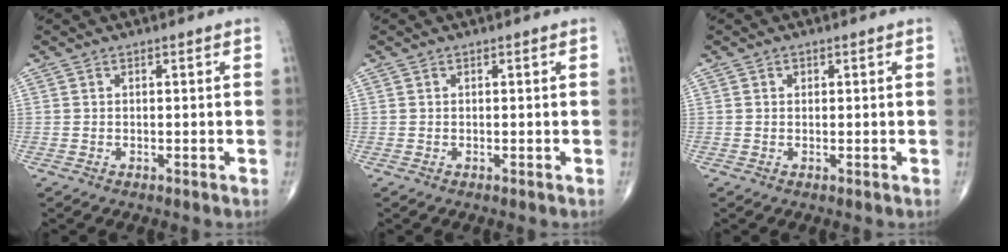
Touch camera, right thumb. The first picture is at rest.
{"total": 0.0}
{"total": 0.7, "force": [0.3, 0.6, 0.2], "torque": [0.002, 0.000, 0.004]}